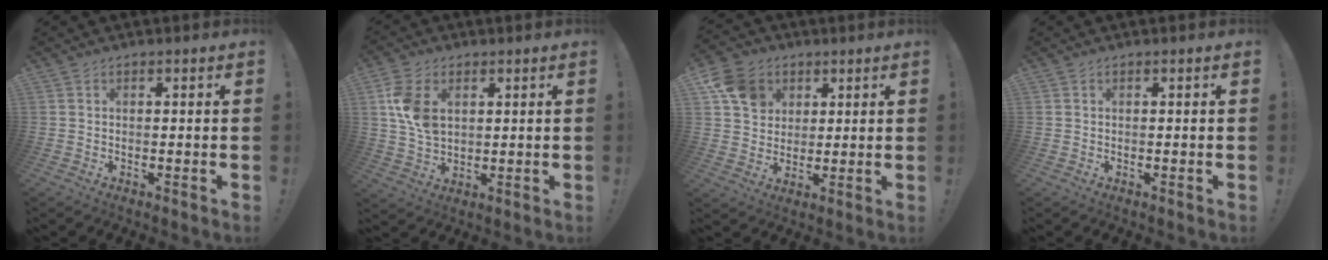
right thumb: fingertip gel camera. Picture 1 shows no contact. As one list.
[{"total": 10.1, "force": [3.0, 6.9, 6.8], "torque": [-0.132, -0.003, 0.057]}, {"total": 11.5, "force": [4.8, 9.3, 4.7], "torque": [-0.065, -0.018, 0.098]}, {"total": 0.0}]